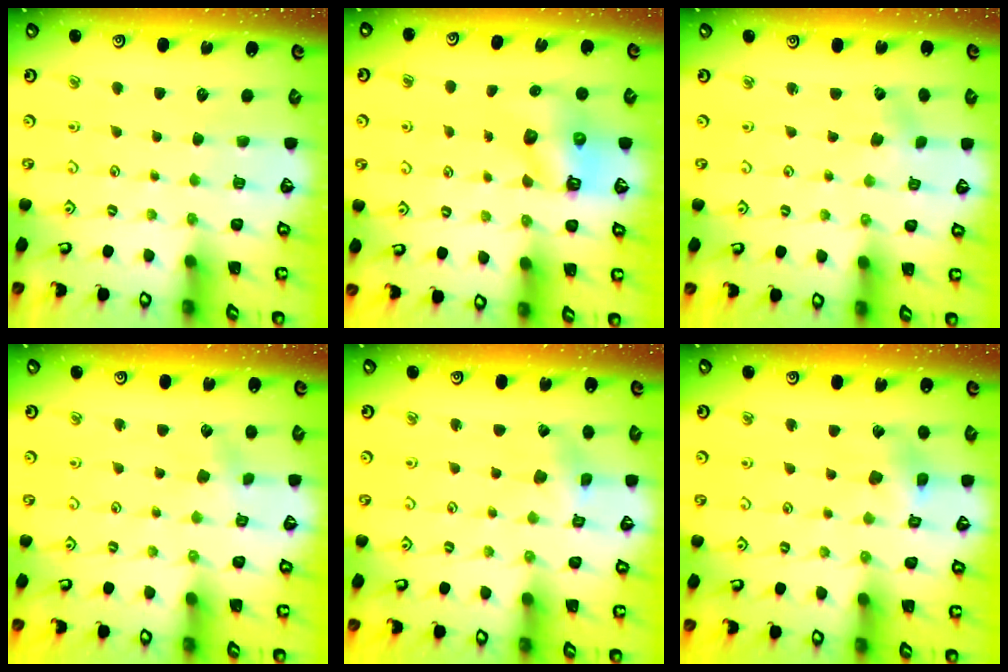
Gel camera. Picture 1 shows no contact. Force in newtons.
{"total": 7.3, "press": 7.2, "slide": 0.9}
{"total": 2.6, "press": 2.6, "slide": 0.2}
{"total": 1.8, "press": 1.8, "slide": 0.4}
{"total": 1.5, "press": 1.5, "slide": 0.3}
{"total": 7.8, "press": 7.7, "slide": 1.0}